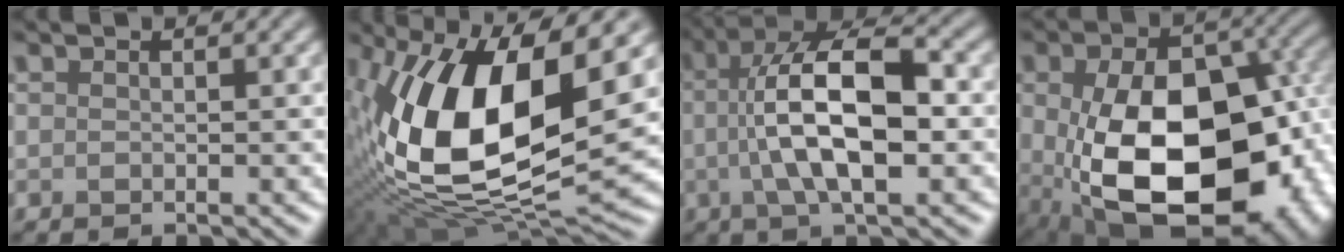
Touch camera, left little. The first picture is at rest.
{"total": 15.6, "force": [1.5, 7.3, 13.7], "torque": [-0.254, -0.003, 0.011]}
{"total": 9.5, "force": [0.0, 3.5, 8.8], "torque": [-0.152, 0.013, -0.004]}
{"total": 17.8, "force": [-3.2, 11.1, 13.5], "torque": [-0.223, -0.043, -0.026]}